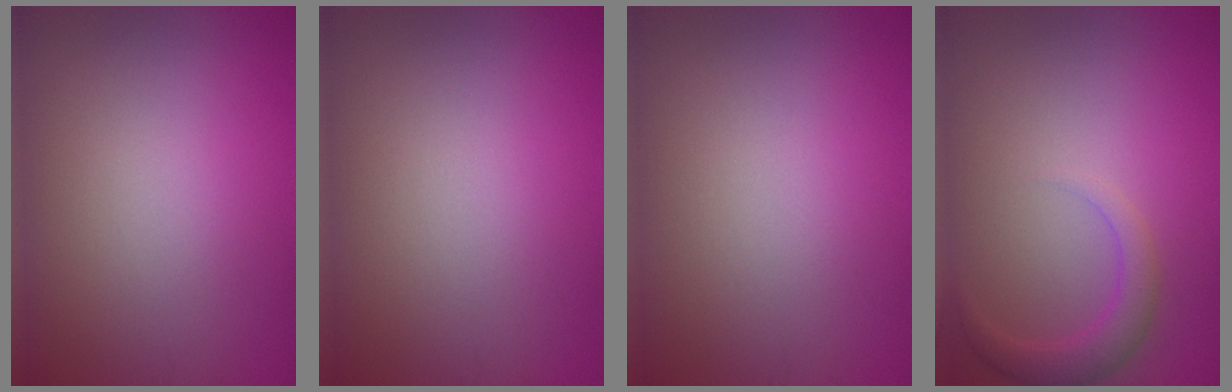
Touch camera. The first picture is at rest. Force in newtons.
{"total": 0.0}
{"total": 0.0}
{"total": 2.4, "press": 2.4, "slide": 0.2}